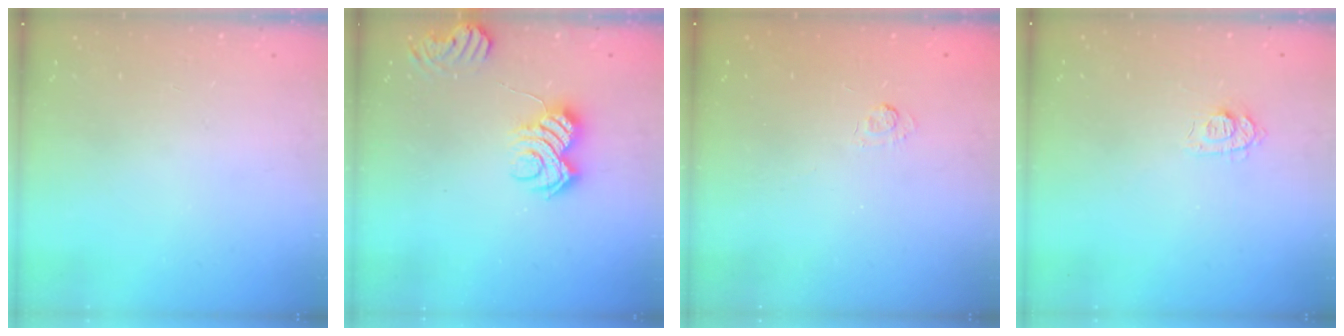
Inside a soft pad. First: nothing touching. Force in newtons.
{"total": 7.6, "press": 7.6, "slide": 0.7}
{"total": 2.1, "press": 1.5, "slide": 1.4}
{"total": 8.6, "press": 8.5, "slide": 0.9}